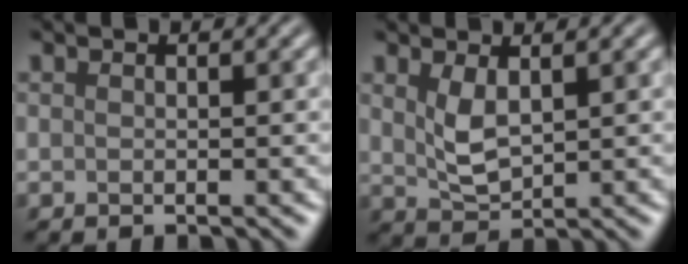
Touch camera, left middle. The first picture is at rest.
{"total": 2.8, "force": [1.1, 1.3, 2.2], "torque": [-0.052, -0.005, 0.028]}